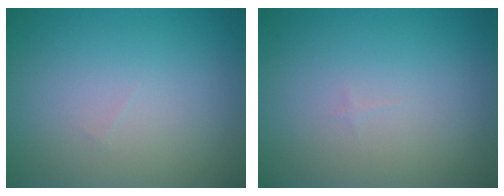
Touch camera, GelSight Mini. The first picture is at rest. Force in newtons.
{"total": 0.0}